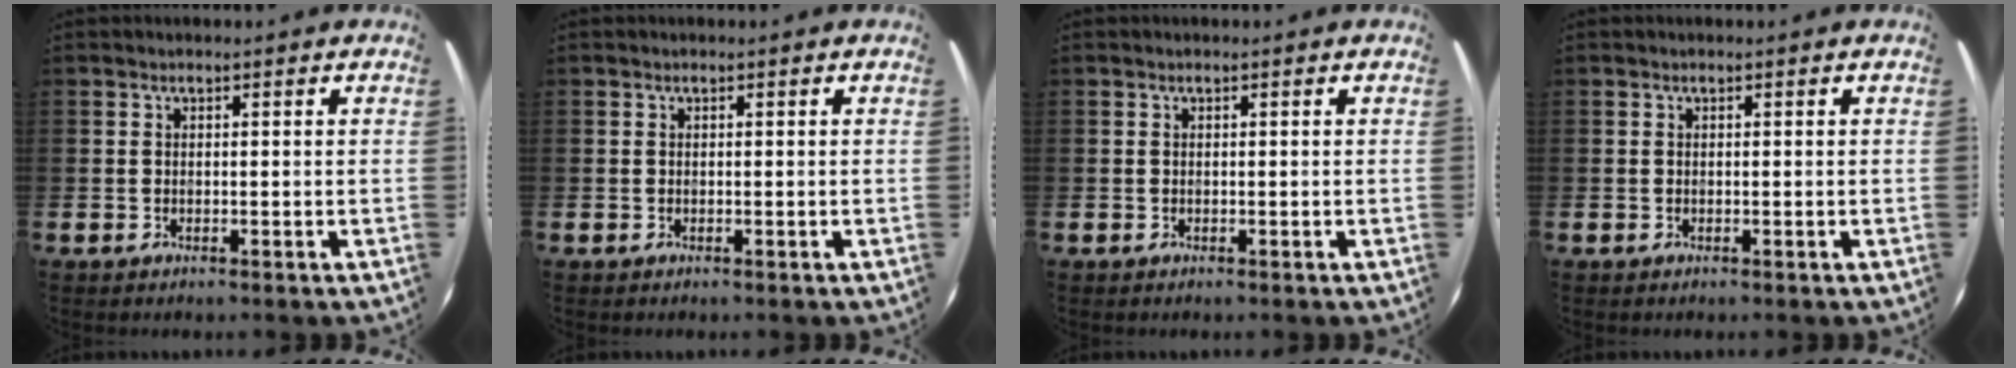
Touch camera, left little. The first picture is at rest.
{"total": 0.0}
{"total": 0.0}
{"total": 0.0}